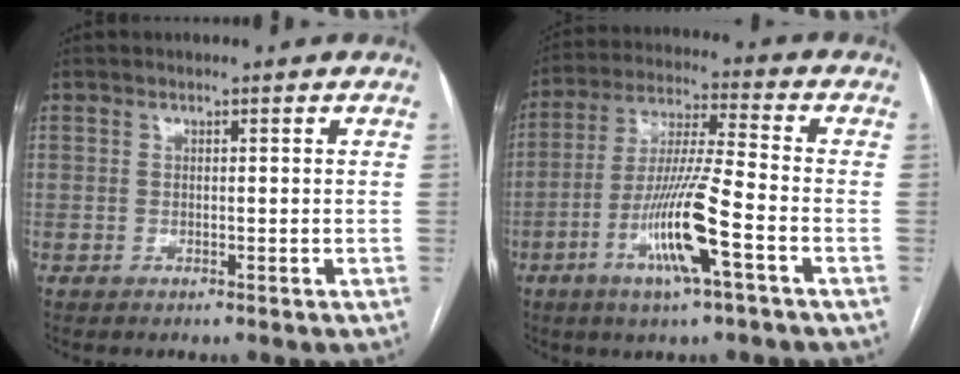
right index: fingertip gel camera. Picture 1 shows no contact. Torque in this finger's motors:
{"motor_torque": [1.84, -0.30, 0.99, 0.21]}